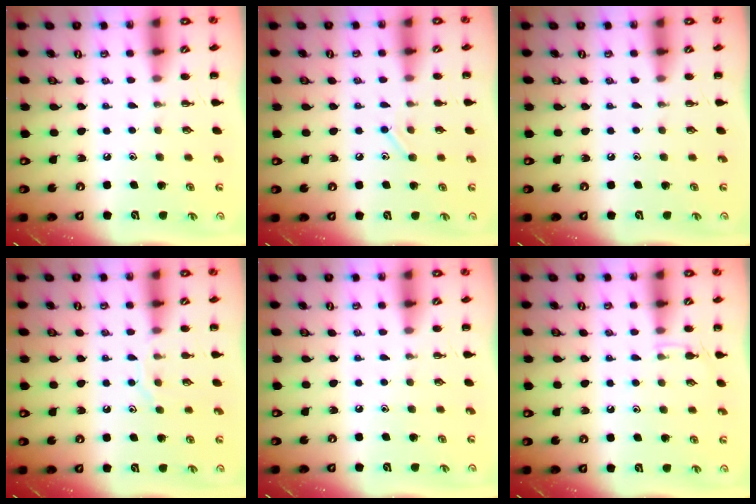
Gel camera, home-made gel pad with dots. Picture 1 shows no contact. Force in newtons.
{"total": 7.1, "press": 6.9, "slide": 1.3}
{"total": 0.0}
{"total": 6.8, "press": 6.8, "slide": 0.8}
{"total": 0.0}
{"total": 3.5, "press": 3.2, "slide": 1.4}